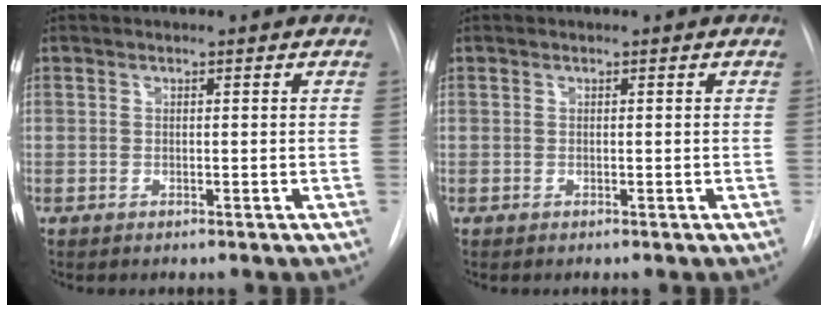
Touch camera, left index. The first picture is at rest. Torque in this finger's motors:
{"motor_torque": [0.00, 0.00, 0.00, 0.00]}